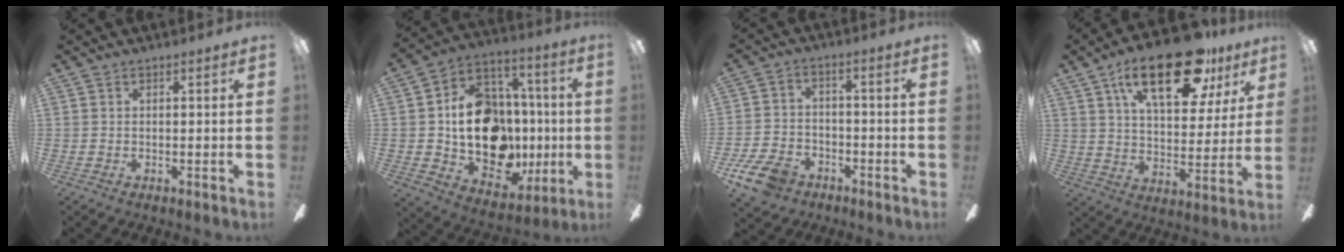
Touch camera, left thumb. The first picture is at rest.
{"total": 19.9, "force": [-0.2, 15.5, 12.5], "torque": [-0.219, -0.002, 0.015]}
{"total": 9.8, "force": [-6.4, 5.7, 4.7], "torque": [-0.112, 0.032, -0.122]}
{"total": 23.8, "force": [13.8, 10.3, 16.5], "torque": [-0.249, -0.056, 0.225]}